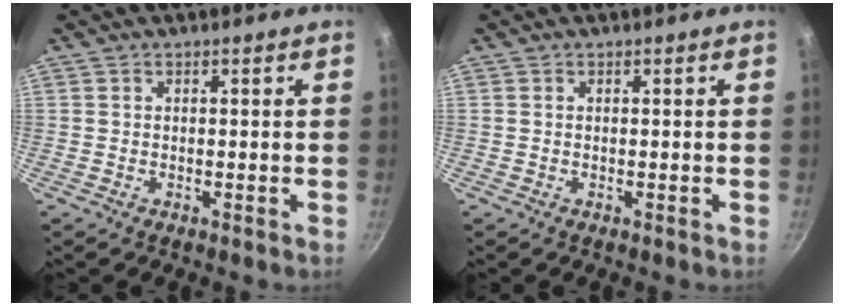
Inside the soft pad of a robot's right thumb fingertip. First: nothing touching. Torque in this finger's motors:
{"motor_torque": [0.09, 0.04, 0.26, -0.08, -0.08]}